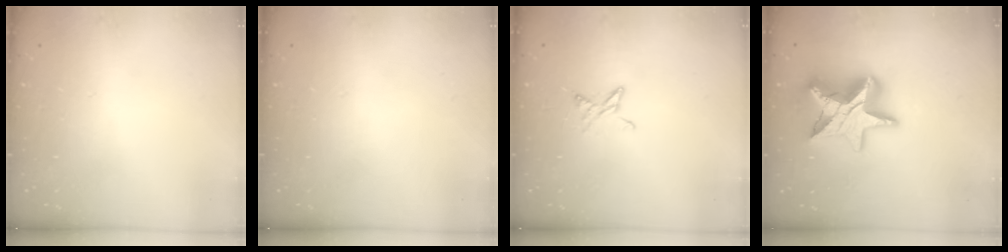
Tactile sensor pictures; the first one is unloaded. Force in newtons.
{"total": 0.0}
{"total": 6.5, "press": 6.5, "slide": 0.4}
{"total": 16.9, "press": 16.8, "slide": 1.3}